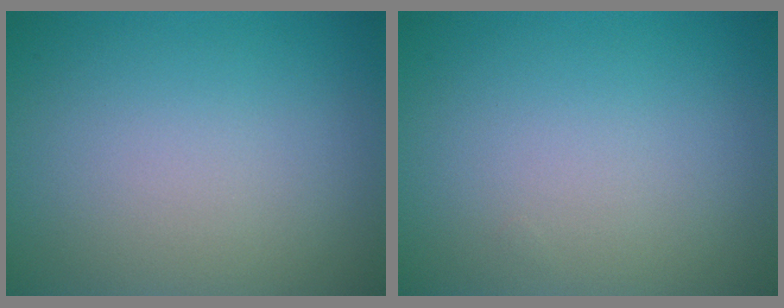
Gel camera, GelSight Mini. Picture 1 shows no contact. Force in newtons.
{"total": 0.0}